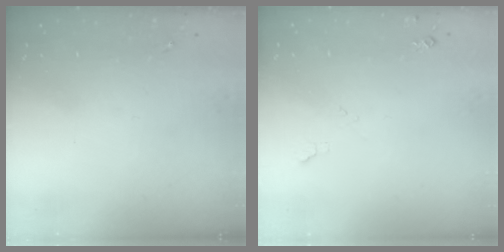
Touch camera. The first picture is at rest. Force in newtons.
{"total": 5.1, "press": 5.1, "slide": 0.8}